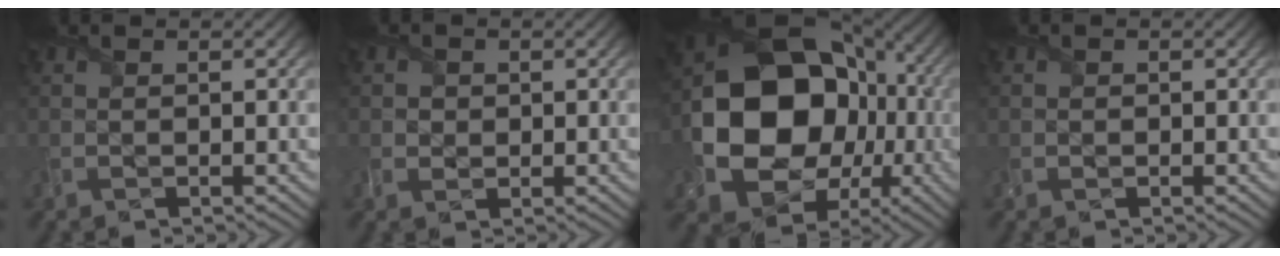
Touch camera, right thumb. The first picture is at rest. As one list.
[{"total": 1.8, "force": [0.1, 1.7, 0.4], "torque": [-0.011, -0.003, 0.002]}, {"total": 18.5, "force": [-1.2, 15.1, 10.6], "torque": [-0.211, -0.040, -0.014]}, {"total": 0.6, "force": [-0.1, 0.5, 0.1], "torque": [0.000, -0.004, -0.003]}]